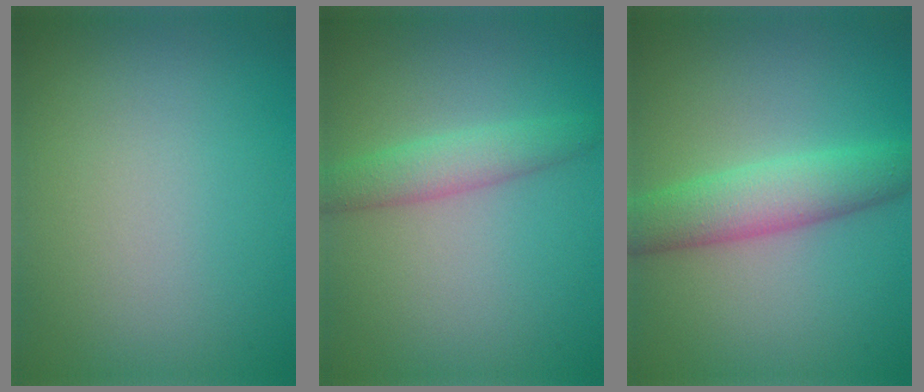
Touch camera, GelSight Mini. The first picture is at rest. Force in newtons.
{"total": 2.7, "press": 2.7, "slide": 0.1}
{"total": 4.6, "press": 4.6, "slide": 0.2}